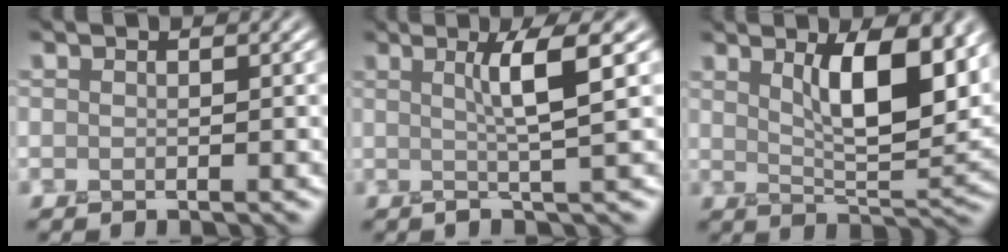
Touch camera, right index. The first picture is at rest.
{"total": 4.4, "force": [1.1, 0.4, 4.2], "torque": [-0.062, 0.007, 0.011]}
{"total": 7.5, "force": [3.0, 2.2, 6.5], "torque": [-0.101, -0.006, 0.052]}